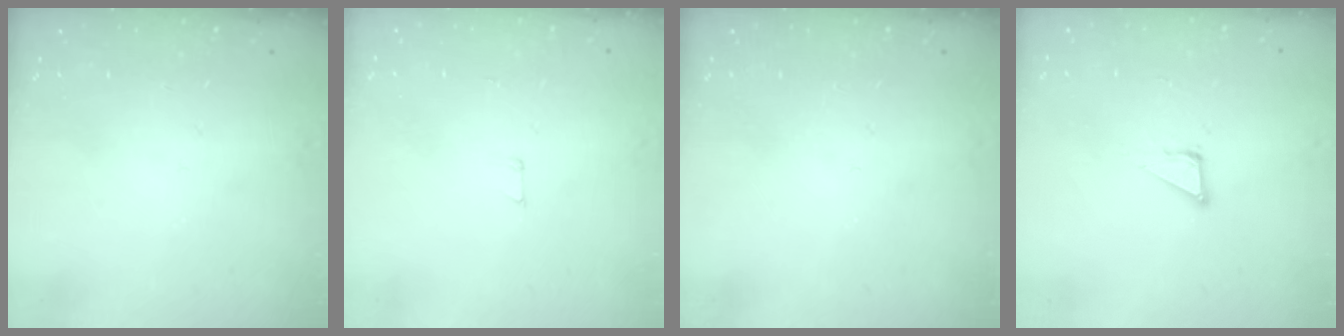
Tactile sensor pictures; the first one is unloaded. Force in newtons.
{"total": 2.9, "press": 2.9, "slide": 0.2}
{"total": 0.0}
{"total": 6.4, "press": 6.4, "slide": 0.4}